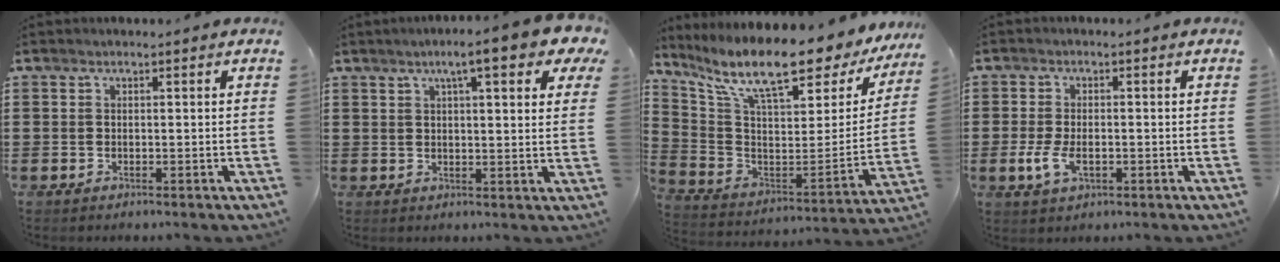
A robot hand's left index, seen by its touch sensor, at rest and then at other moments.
{"total": 7.4, "force": [4.7, 0.7, 5.7], "torque": [-0.098, -0.006, 0.074]}
{"total": 14.0, "force": [10.4, 2.7, 9.0], "torque": [-0.187, -0.074, 0.171]}
{"total": 4.2, "force": [-1.0, 2.1, 3.5], "torque": [-0.082, -0.005, -0.022]}